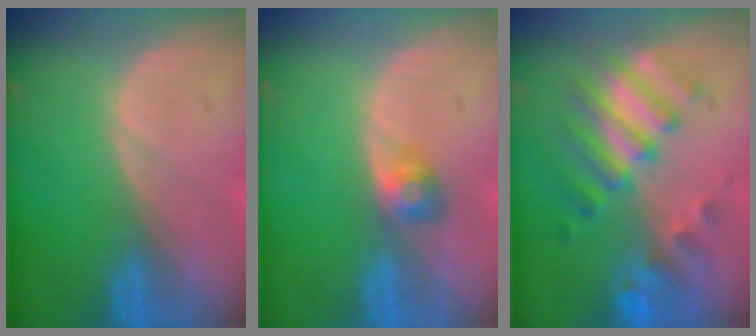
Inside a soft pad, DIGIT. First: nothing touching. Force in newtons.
{"total": 3.0, "press": 2.6, "slide": 1.4}
{"total": 7.9, "press": 7.6, "slide": 1.9}